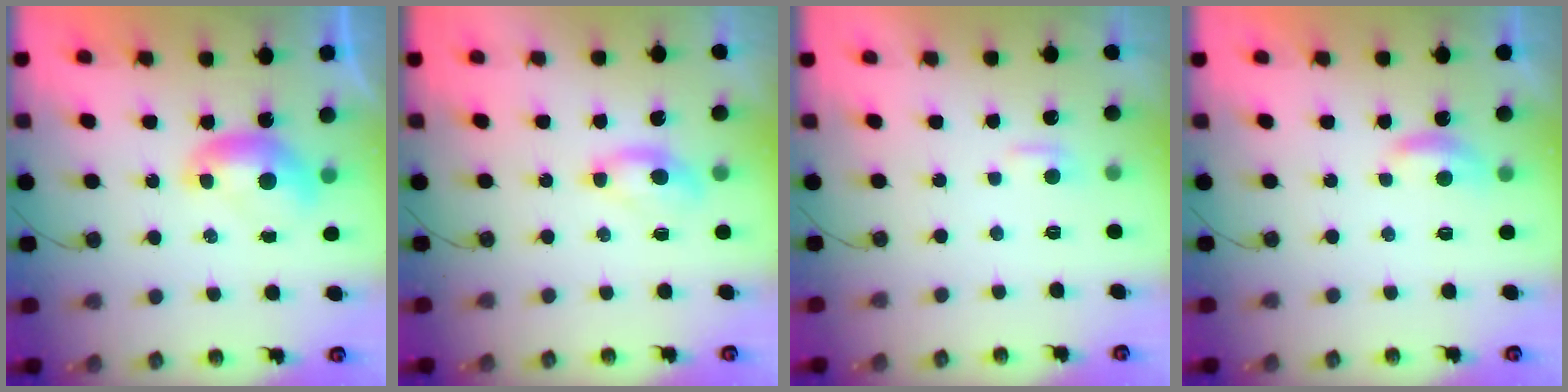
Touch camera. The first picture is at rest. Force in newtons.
{"total": 1.2, "press": 1.1, "slide": 0.5}
{"total": 2.4, "press": 2.3, "slide": 0.3}
{"total": 1.1, "press": 0.8, "slide": 0.7}